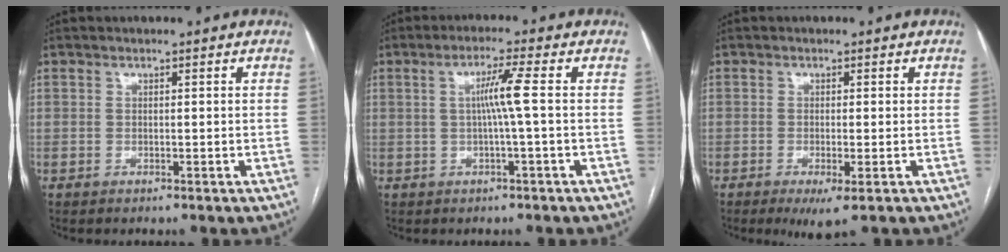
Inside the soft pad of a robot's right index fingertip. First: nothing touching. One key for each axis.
{"total": 4.6, "fx": 0.2, "fy": -1.0, "fz": 4.5, "tx": -0.082, "ty": 0.006, "tz": 0.005}
{"total": 3.5, "fx": -1.6, "fy": 0.5, "fz": 3.0, "tx": -0.045, "ty": -0.009, "tz": -0.022}